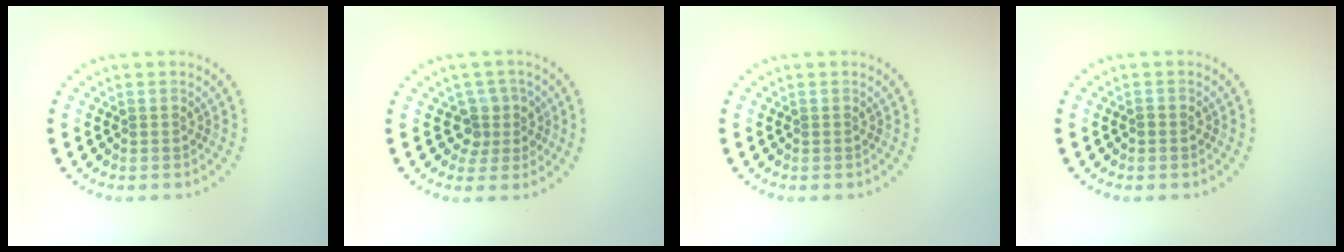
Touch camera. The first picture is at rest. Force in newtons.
{"total": 2.5, "press": 1.9, "slide": 1.6}
{"total": 0.0}
{"total": 0.8, "press": 0.8, "slide": 0.1}